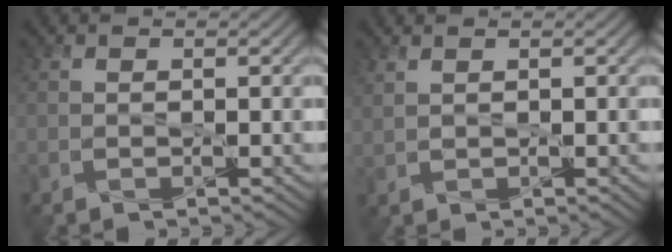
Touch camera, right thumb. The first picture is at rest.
{"total": 1.5, "force": [1.0, 0.5, 1.0], "torque": [-0.026, 0.001, 0.028]}